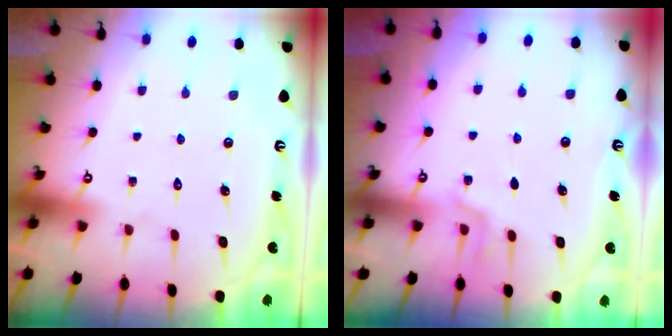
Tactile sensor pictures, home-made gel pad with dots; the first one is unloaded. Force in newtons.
{"total": 5.2, "press": 4.6, "slide": 2.4}